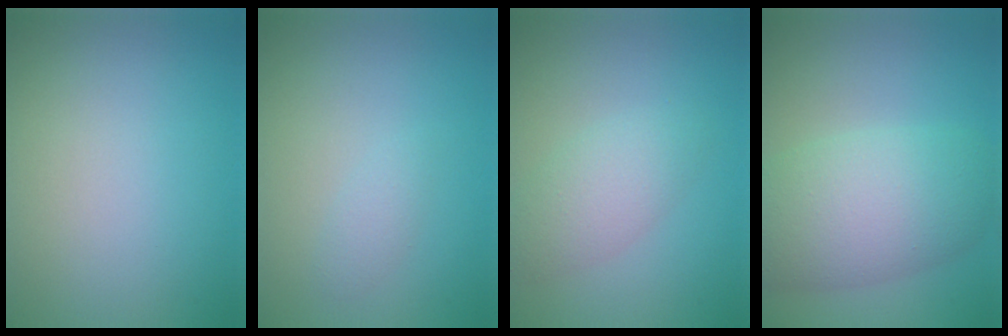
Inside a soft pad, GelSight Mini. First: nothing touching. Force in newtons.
{"total": 1.1, "press": 1.1, "slide": 0.0}
{"total": 3.0, "press": 3.0, "slide": 0.0}
{"total": 7.7, "press": 7.7, "slide": 0.1}